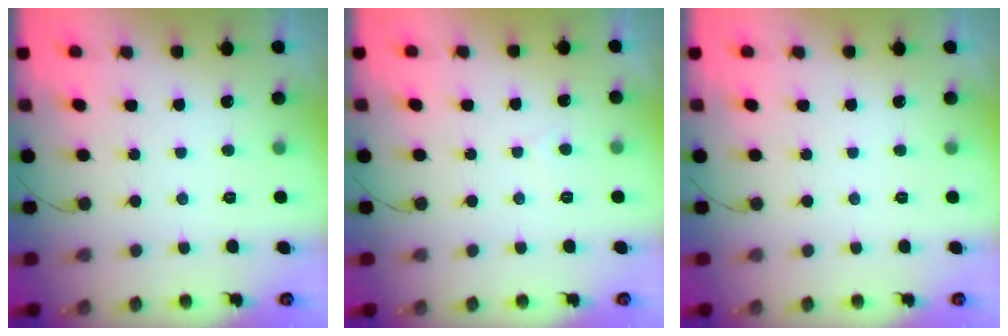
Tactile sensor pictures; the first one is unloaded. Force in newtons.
{"total": 2.9, "press": 2.9, "slide": 0.4}
{"total": 0.0}